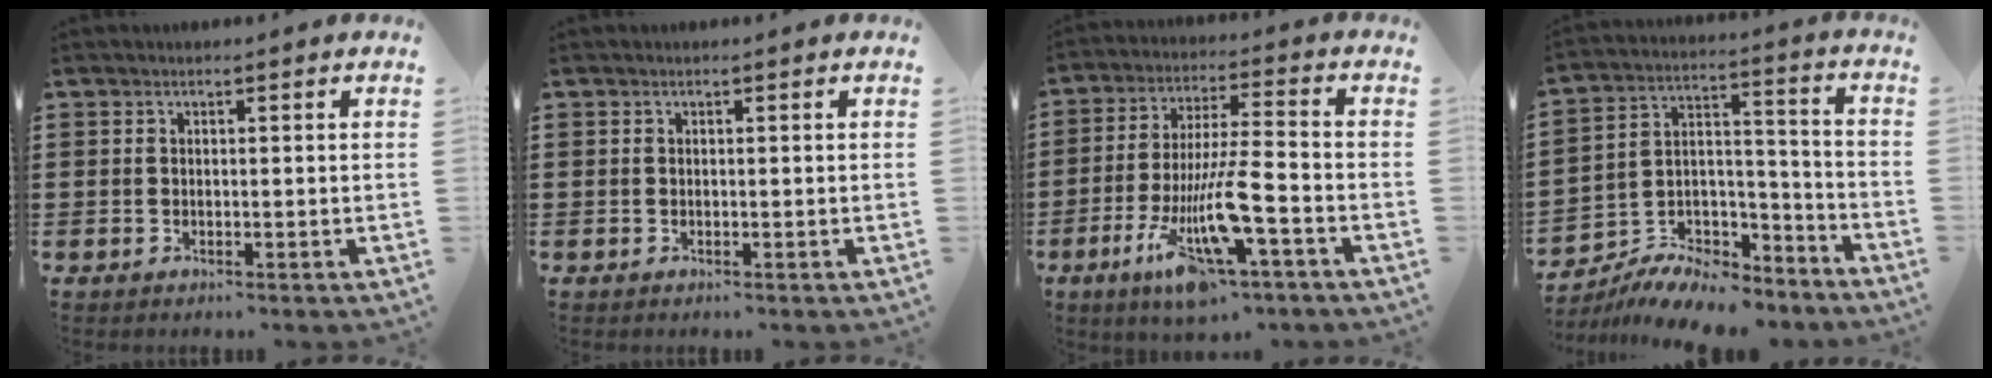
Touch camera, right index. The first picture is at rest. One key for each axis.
{"total": 0.0}
{"total": 13.1, "fx": -6.5, "fy": 2.5, "fz": 11.1, "tx": -0.227, "ty": -0.013, "tz": -0.120}
{"total": 8.7, "fx": -8.0, "fy": 2.8, "fz": 2.1, "tx": -0.034, "ty": 0.027, "tz": -0.154}